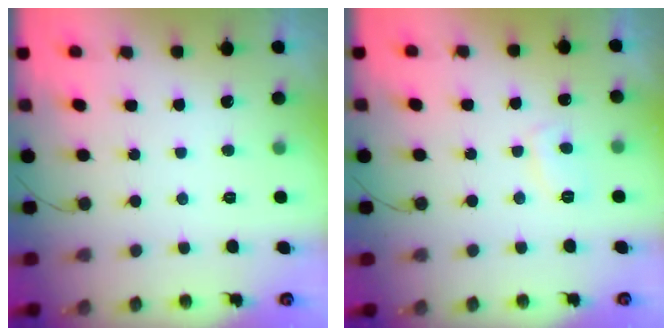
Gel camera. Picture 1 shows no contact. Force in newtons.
{"total": 4.4, "press": 4.3, "slide": 0.7}